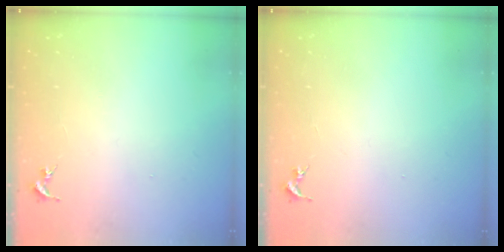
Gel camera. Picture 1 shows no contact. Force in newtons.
{"total": 0.0}